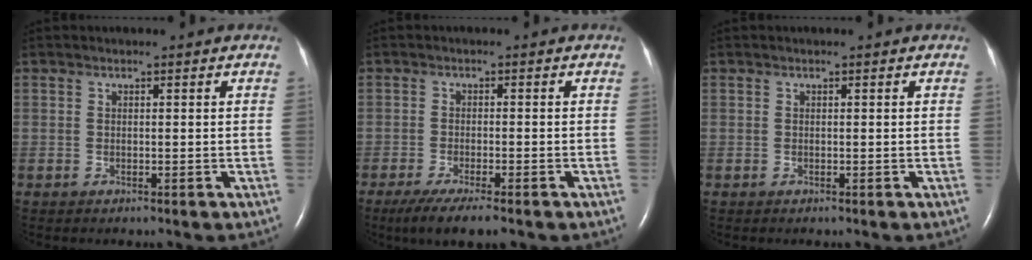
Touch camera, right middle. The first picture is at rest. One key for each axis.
{"total": 6.9, "fx": -4.9, "fy": 1.0, "fz": 4.7, "tx": -0.080, "ty": -0.018, "tz": -0.074}
{"total": 0.0}